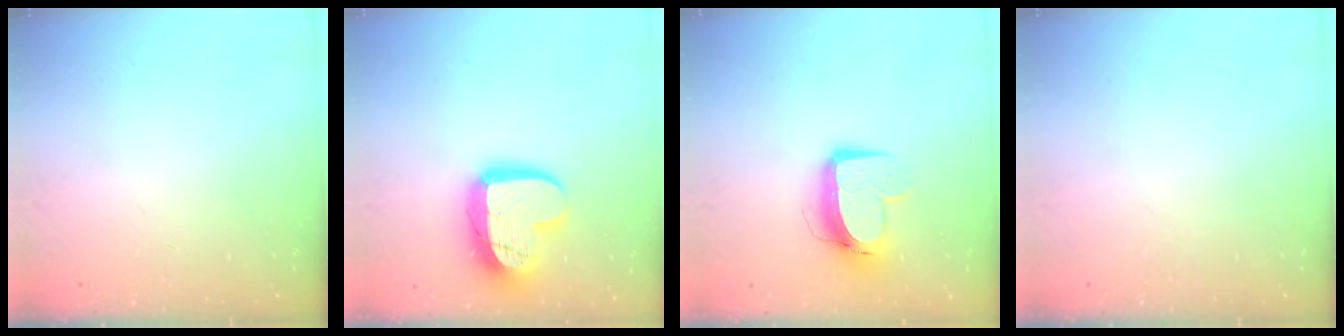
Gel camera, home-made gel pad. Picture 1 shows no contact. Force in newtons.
{"total": 16.1, "press": 16.1, "slide": 0.9}
{"total": 11.3, "press": 11.2, "slide": 1.3}
{"total": 0.0}